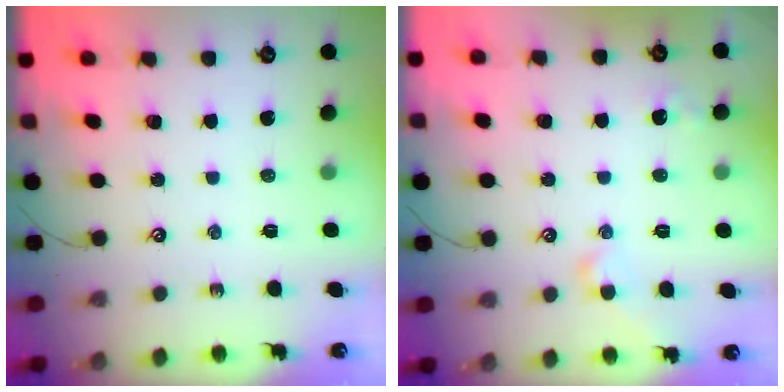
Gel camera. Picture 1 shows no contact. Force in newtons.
{"total": 3.6, "press": 3.5, "slide": 0.9}